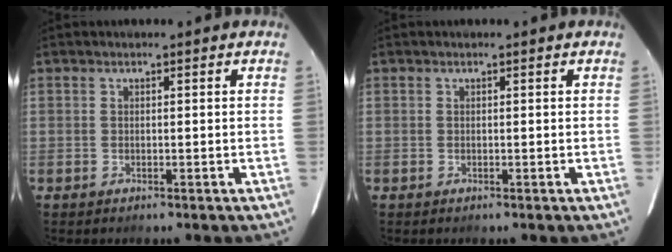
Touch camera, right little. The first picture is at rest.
{"total": 0.0}